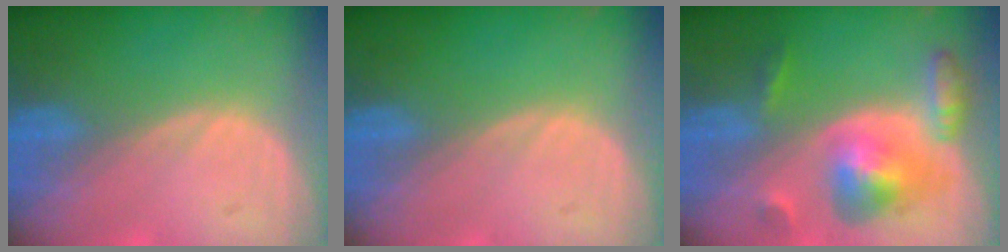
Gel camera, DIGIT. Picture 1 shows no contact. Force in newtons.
{"total": 0.0}
{"total": 7.9, "press": 7.9, "slide": 0.5}